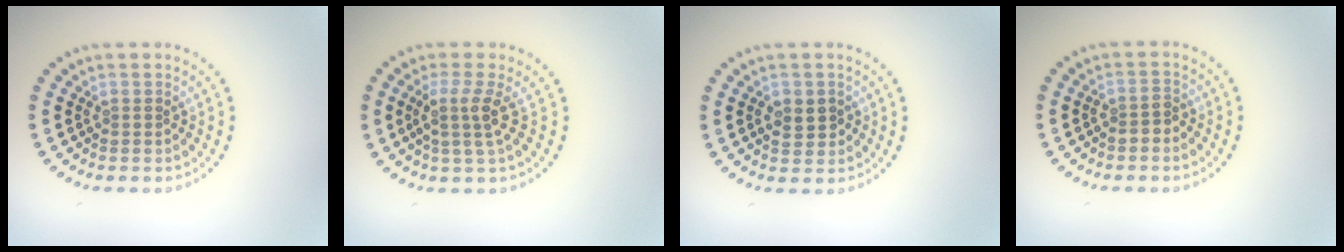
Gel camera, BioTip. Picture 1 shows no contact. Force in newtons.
{"total": 2.7, "press": 2.0, "slide": 1.8}
{"total": 2.4, "press": 2.4, "slide": 0.3}
{"total": 1.4, "press": 1.2, "slide": 0.7}